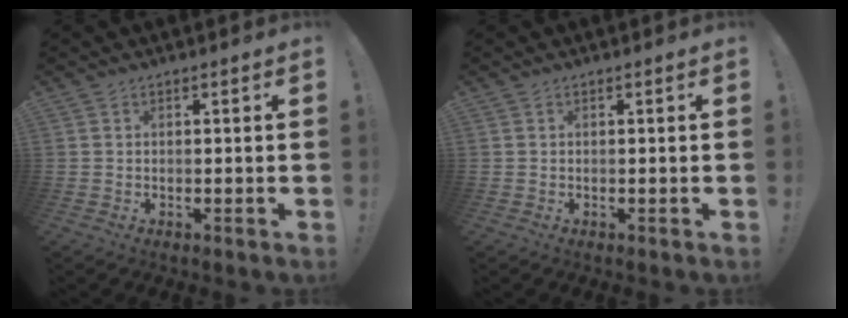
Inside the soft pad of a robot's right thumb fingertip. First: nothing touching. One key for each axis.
{"total": 0.0}